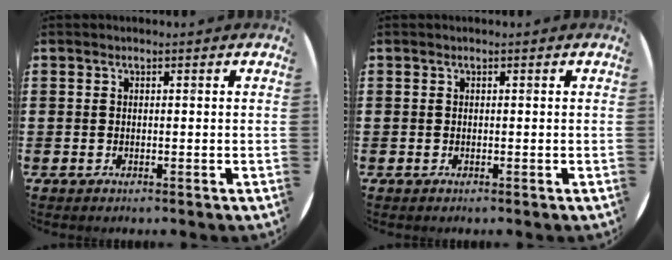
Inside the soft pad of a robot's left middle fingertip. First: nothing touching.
{"total": 0.0}